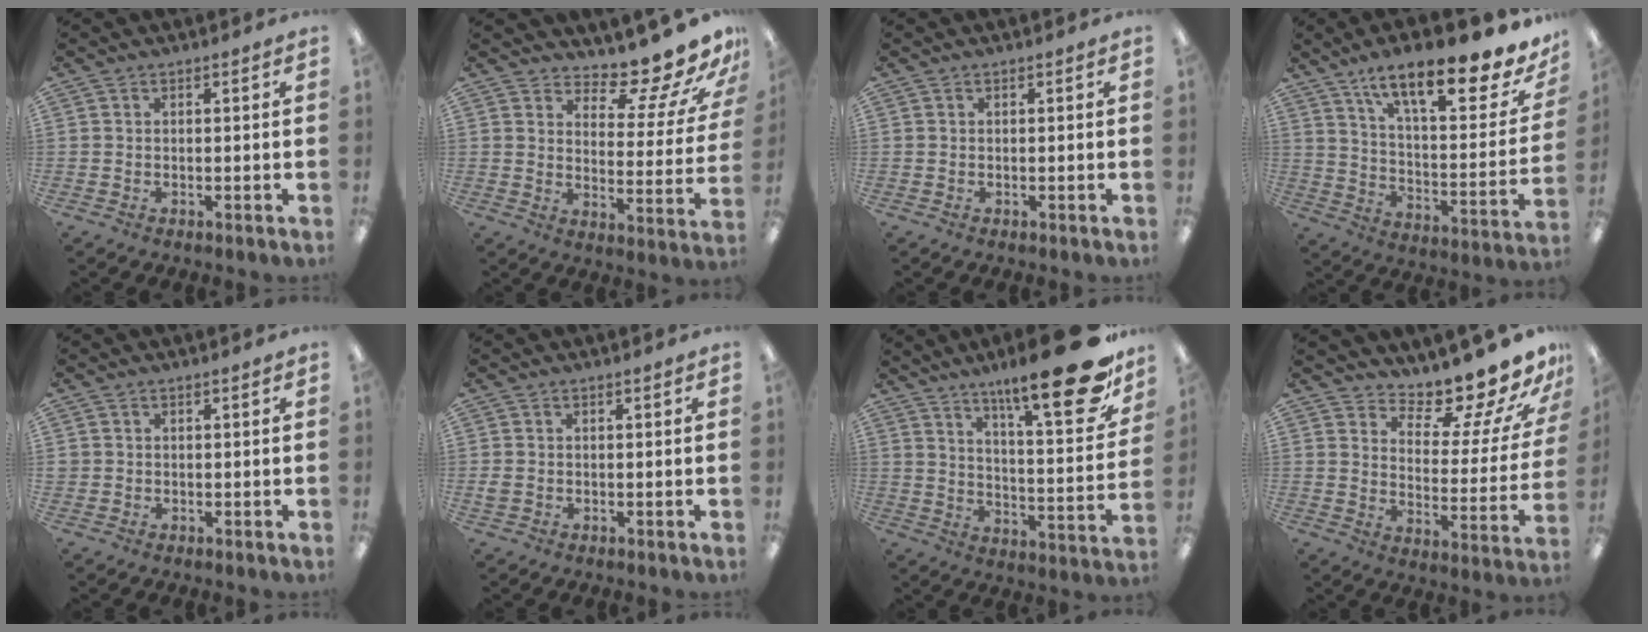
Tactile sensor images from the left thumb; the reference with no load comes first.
{"total": 12.8, "force": [11.3, 3.3, 5.1], "torque": [-0.072, -0.103, 0.191]}
{"total": 0.0}
{"total": 19.8, "force": [14.4, 5.1, 12.6], "torque": [-0.193, -0.105, 0.235]}
{"total": 0.9, "force": [0.1, 0.8, 0.0], "torque": [-0.001, 0.004, 0.002]}
{"total": 1.1, "force": [-0.1, 0.9, 0.7], "torque": [-0.013, 0.004, -0.003]}
{"total": 23.3, "force": [15.1, 5.9, 16.8], "torque": [-0.240, -0.106, 0.236]}
{"total": 14.1, "force": [12.8, 3.1, 5.0], "torque": [-0.069, -0.116, 0.213]}